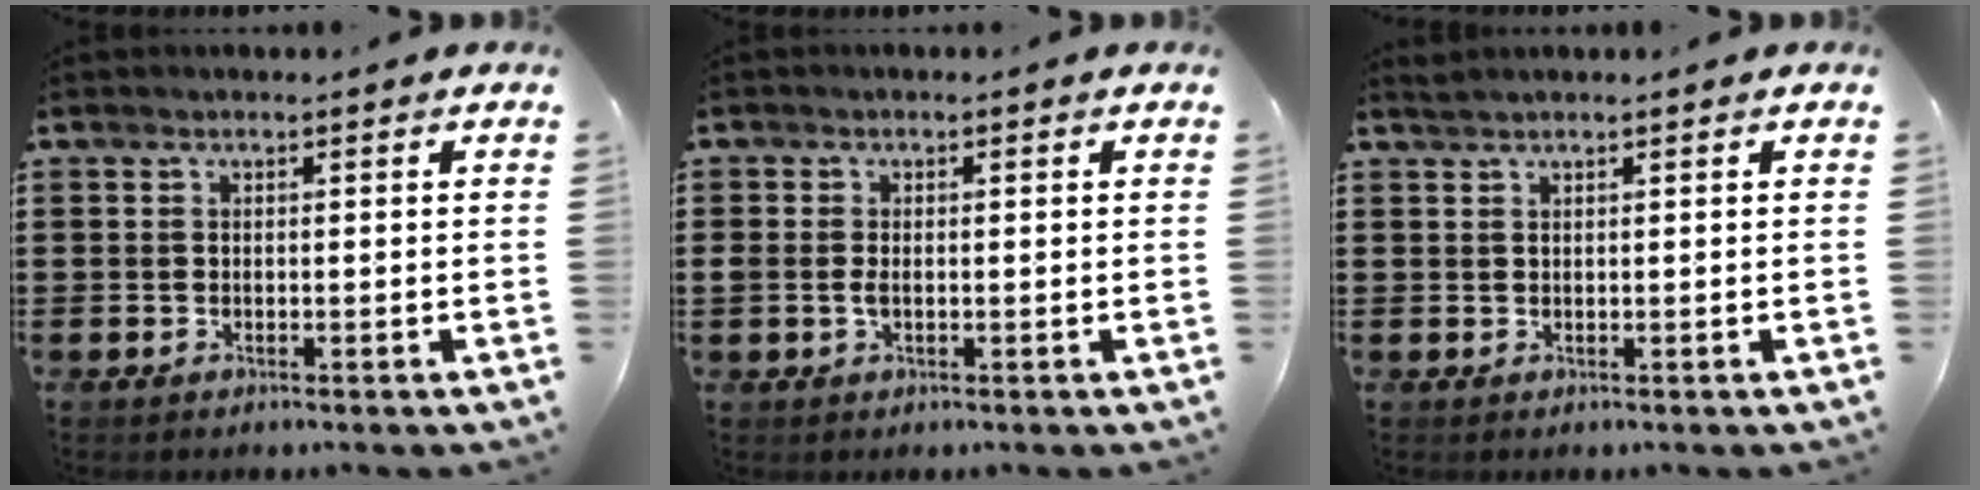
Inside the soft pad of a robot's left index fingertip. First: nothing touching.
{"total": 1.9, "force": [-0.2, 0.9, 1.6], "torque": [-0.039, 0.000, -0.009]}
{"total": 0.9, "force": [0.8, -0.1, 0.4], "torque": [-0.007, 0.000, 0.016]}